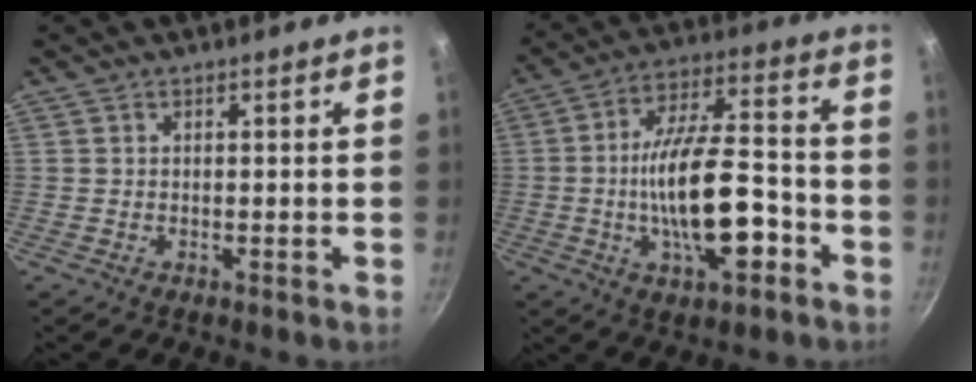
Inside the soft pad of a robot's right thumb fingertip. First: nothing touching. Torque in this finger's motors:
{"motor_torque": [2.90, 2.11, 2.13, -0.64, 0.81]}